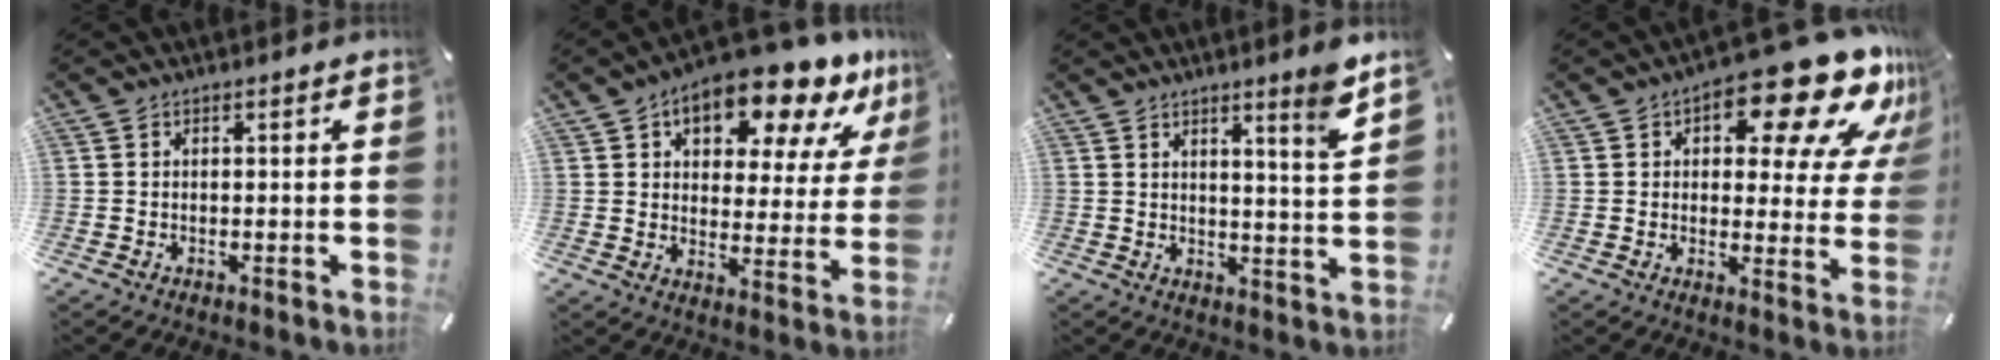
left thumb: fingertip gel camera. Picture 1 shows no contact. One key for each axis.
{"total": 16.2, "fx": 11.2, "fy": 7.2, "fz": 9.2, "tx": -0.130, "ty": -0.071, "tz": 0.185}
{"total": 7.0, "fx": 5.3, "fy": -0.6, "fz": 4.5, "tx": -0.069, "ty": -0.043, "tz": 0.084}
{"total": 19.0, "fx": 12.1, "fy": 7.8, "fz": 12.4, "tx": -0.155, "ty": -0.087, "tz": 0.195}